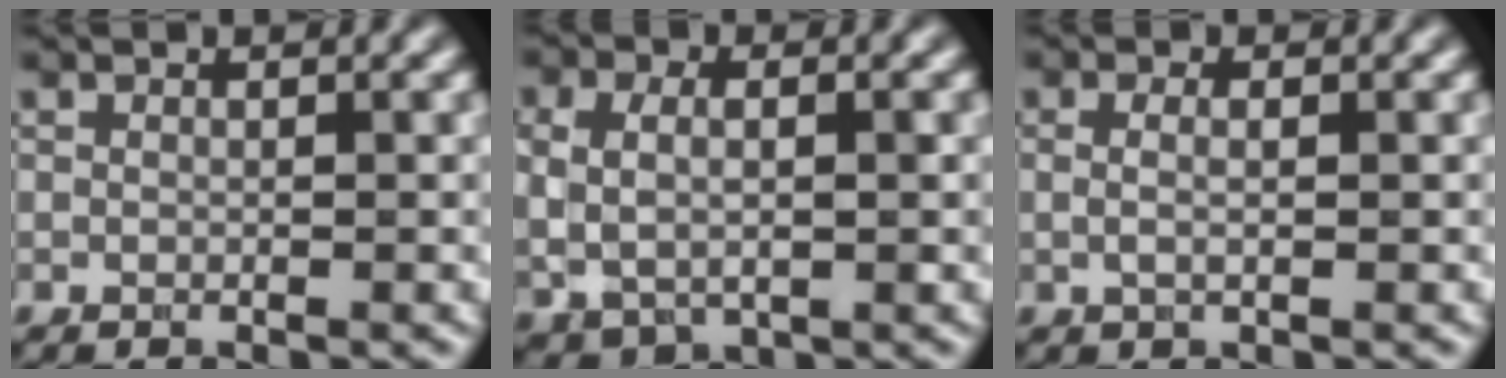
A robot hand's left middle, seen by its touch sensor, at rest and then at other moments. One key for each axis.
{"total": 4.6, "fx": 0.5, "fy": 2.9, "fz": 3.5, "tx": -0.056, "ty": 0.003, "tz": 0.010}
{"total": 1.5, "fx": 0.2, "fy": 0.5, "fz": 1.4, "tx": -0.025, "ty": -0.008, "tz": -0.002}